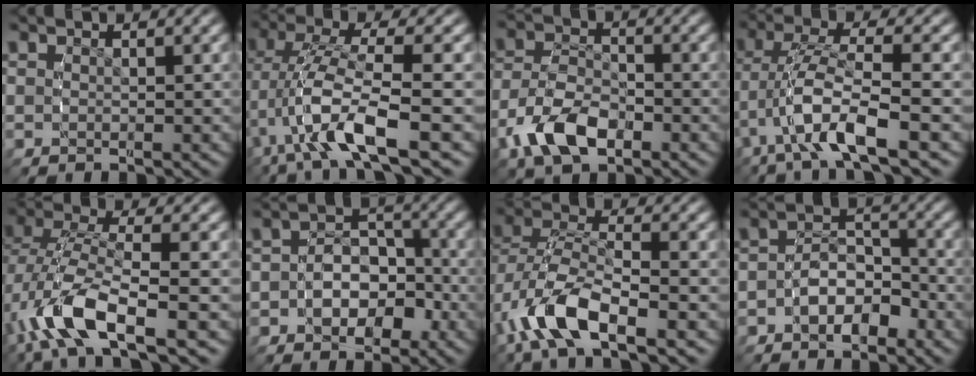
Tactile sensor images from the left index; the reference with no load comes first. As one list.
[{"total": 5.8, "force": [-0.9, 1.8, 5.4], "torque": [-0.124, -0.006, -0.013]}, {"total": 6.1, "force": [-2.8, 3.9, 3.8], "torque": [-0.077, -0.018, -0.045]}, {"total": 4.8, "force": [-0.9, 1.4, 4.4], "torque": [-0.105, -0.003, -0.015]}, {"total": 6.2, "force": [-2.0, 2.7, 5.2], "torque": [-0.129, -0.019, -0.026]}, {"total": 5.2, "force": [-2.0, 4.2, 2.3], "torque": [-0.044, -0.009, -0.039]}, {"total": 5.5, "force": [-2.0, 2.8, 4.2], "torque": [-0.108, -0.017, -0.030]}, {"total": 3.7, "force": [-2.2, 2.5, 1.6], "torque": [-0.025, -0.002, -0.044]}]